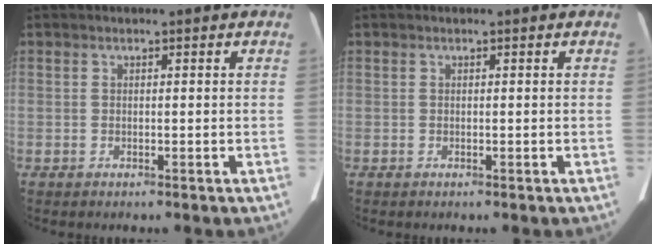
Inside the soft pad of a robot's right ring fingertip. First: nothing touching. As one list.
[{"total": 0.0}]